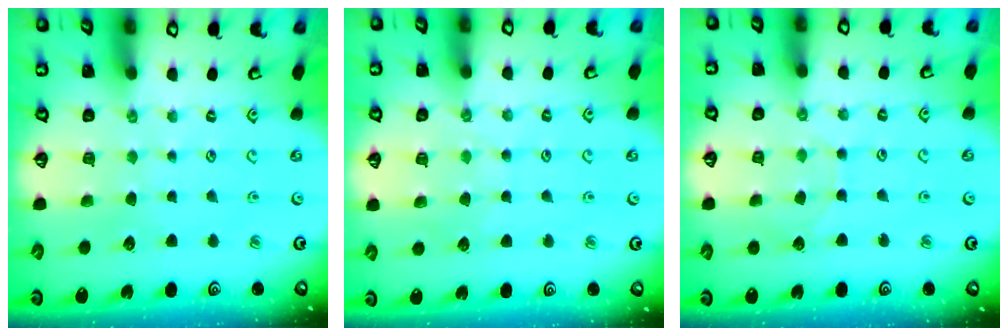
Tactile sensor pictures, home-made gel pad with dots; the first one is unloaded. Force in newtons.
{"total": 4.4, "press": 4.3, "slide": 0.7}
{"total": 5.4, "press": 5.4, "slide": 0.1}